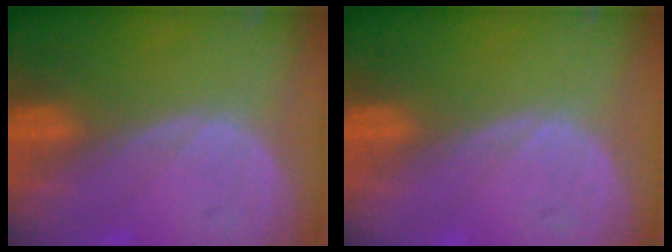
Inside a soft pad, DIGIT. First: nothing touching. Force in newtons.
{"total": 0.0}